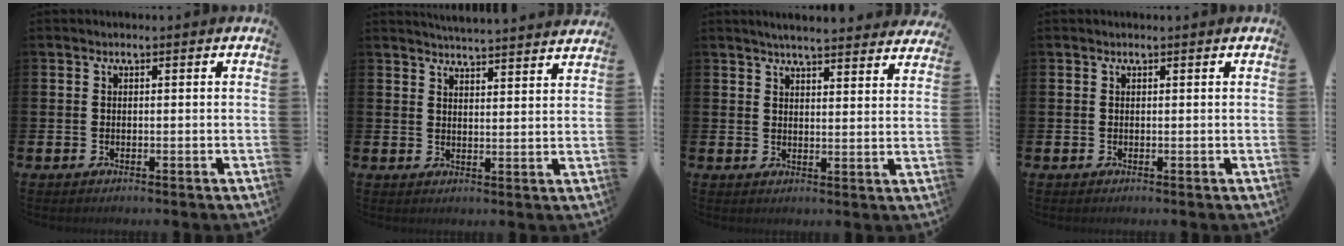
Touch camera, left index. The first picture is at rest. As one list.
[{"total": 4.7, "force": [4.7, -0.4, 0.2], "torque": [-0.010, -0.032, 0.083]}, {"total": 4.7, "force": [4.6, 0.0, 1.0], "torque": [-0.028, -0.024, 0.082]}, {"total": 0.0}]